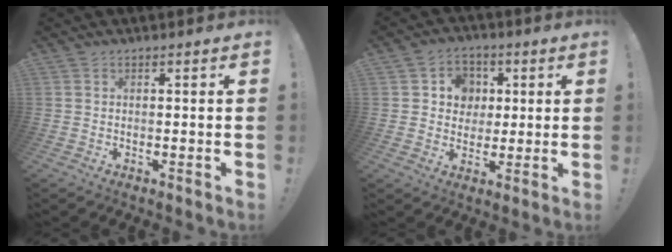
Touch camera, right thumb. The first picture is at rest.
{"total": 8.7, "force": [1.4, 8.3, 2.4], "torque": [-0.028, -0.006, 0.032]}